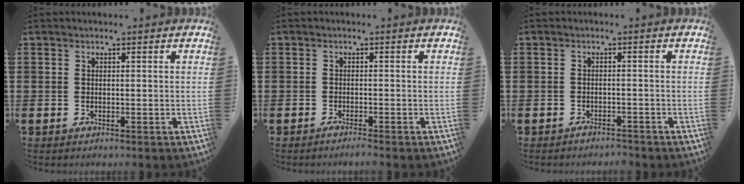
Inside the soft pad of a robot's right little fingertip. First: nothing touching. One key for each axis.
{"total": 1.0, "fx": -0.8, "fy": 0.0, "fz": 0.6, "tx": -0.009, "ty": -0.005, "tz": -0.014}
{"total": 1.3, "fx": -1.3, "fy": 0.1, "fz": 0.0, "tx": -0.004, "ty": 0.001, "tz": -0.028}